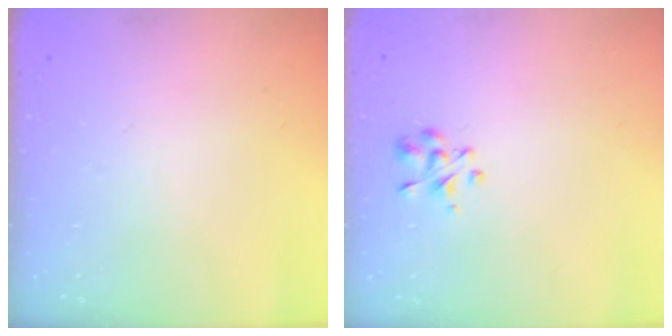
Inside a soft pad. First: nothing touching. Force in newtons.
{"total": 2.9, "press": 2.7, "slide": 1.0}